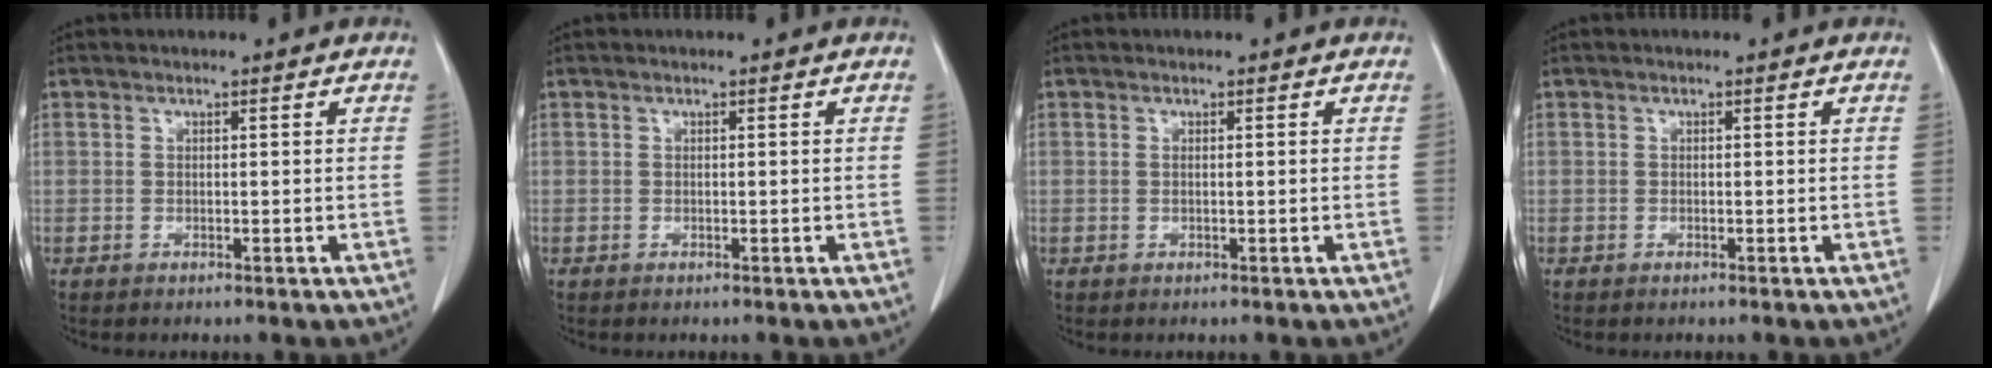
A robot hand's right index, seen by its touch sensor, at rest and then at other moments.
{"total": 0.0}
{"total": 0.8, "force": [0.0, 0.1, 0.7], "torque": [-0.018, 0.002, 0.004]}
{"total": 0.0}